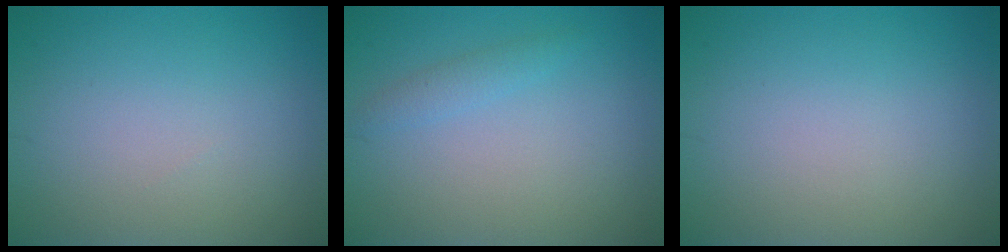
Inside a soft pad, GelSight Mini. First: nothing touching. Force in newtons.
{"total": 1.3, "press": 1.3, "slide": 0.1}
{"total": 0.0}